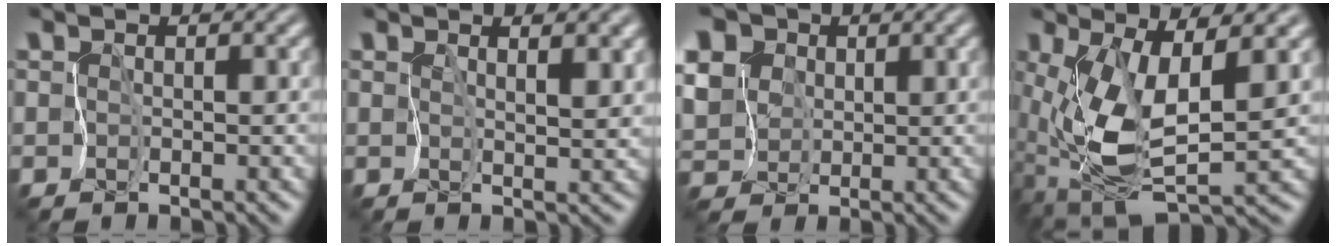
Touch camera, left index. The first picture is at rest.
{"total": 2.8, "force": [1.5, 0.6, 2.2], "torque": [-0.028, -0.009, 0.025]}
{"total": 10.6, "force": [4.1, 8.7, 4.6], "torque": [-0.121, 0.020, 0.058]}
{"total": 8.8, "force": [0.1, 3.8, 7.9], "torque": [-0.181, -0.024, 0.008]}